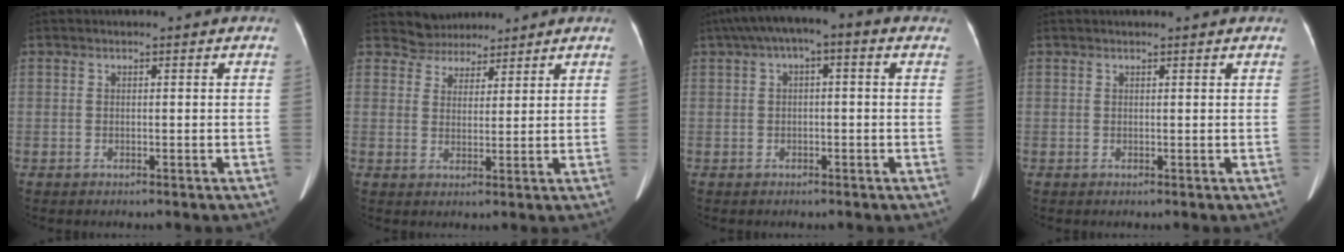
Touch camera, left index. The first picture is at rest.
{"total": 4.4, "force": [4.0, 1.8, -0.6], "torque": [0.008, 0.016, 0.069]}
{"total": 6.7, "force": [2.8, 2.0, 5.8], "torque": [-0.102, 0.043, 0.035]}
{"total": 2.8, "force": [2.6, 0.0, 1.1], "torque": [-0.014, 0.018, 0.032]}